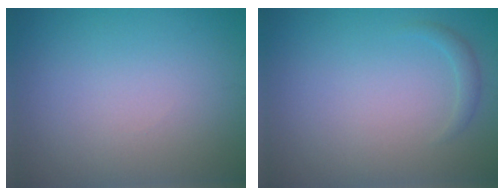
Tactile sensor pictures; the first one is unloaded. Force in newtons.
{"total": 0.9, "press": 0.9, "slide": 0.0}